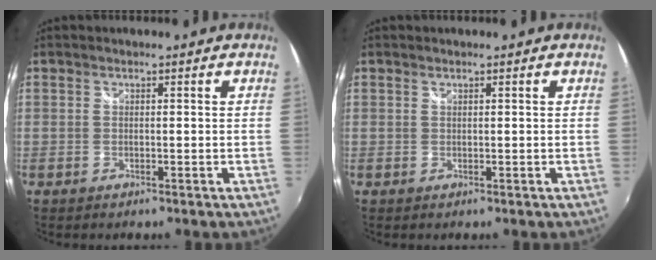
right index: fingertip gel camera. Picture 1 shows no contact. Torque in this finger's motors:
{"motor_torque": [0.09, 0.03, 0.12, 0.01]}